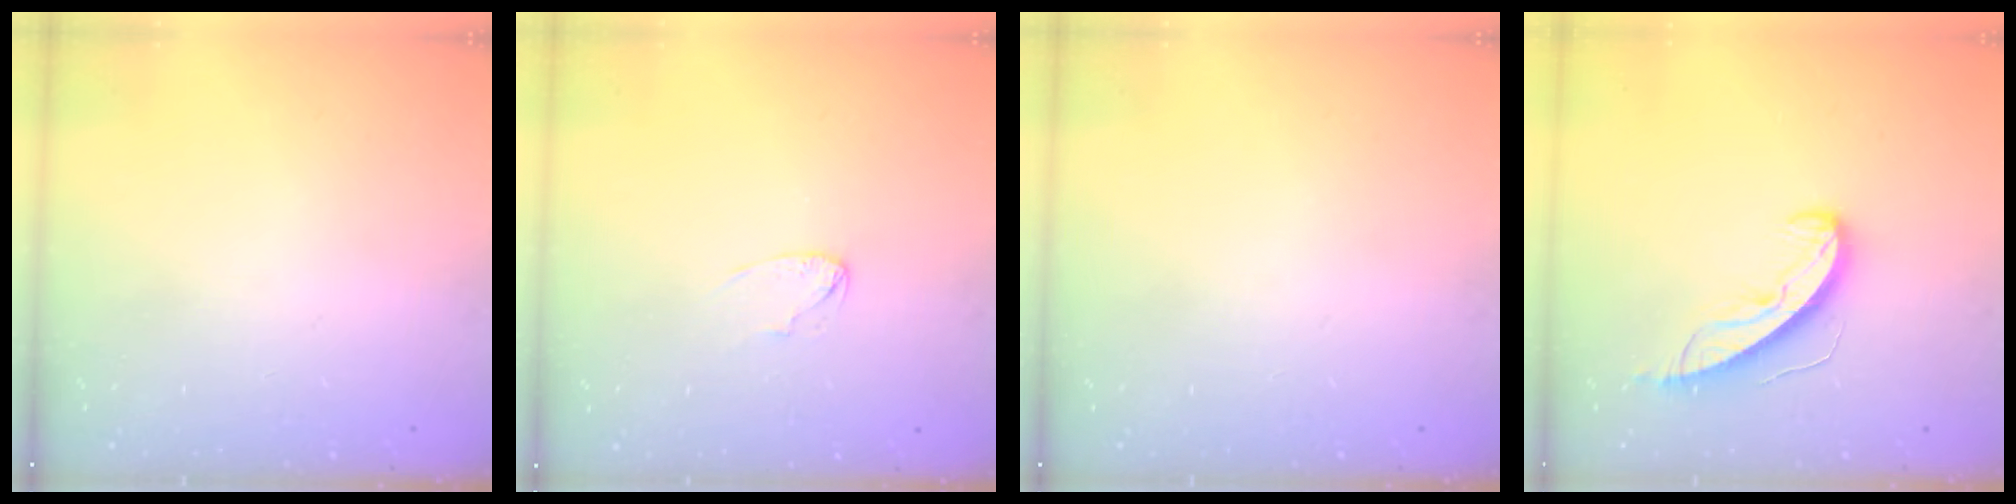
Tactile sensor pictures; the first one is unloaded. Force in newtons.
{"total": 2.6, "press": 2.6, "slide": 0.2}
{"total": 0.0}
{"total": 9.0, "press": 9.0, "slide": 0.3}